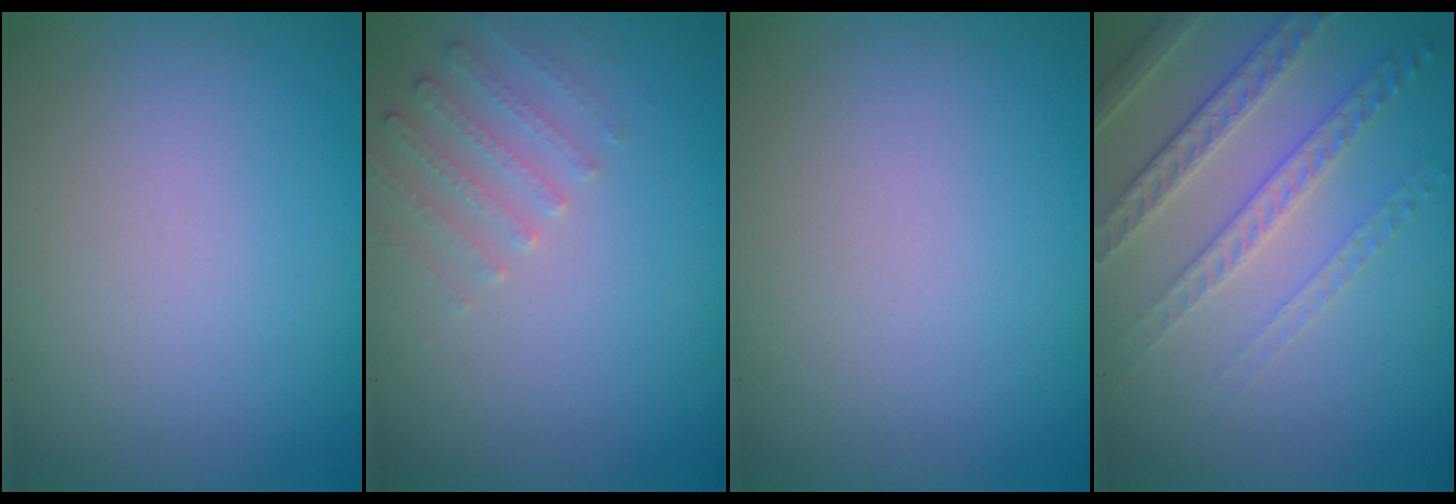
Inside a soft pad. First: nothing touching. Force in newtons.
{"total": 1.9, "press": 1.8, "slide": 0.6}
{"total": 0.0}
{"total": 5.0, "press": 3.3, "slide": 3.7}